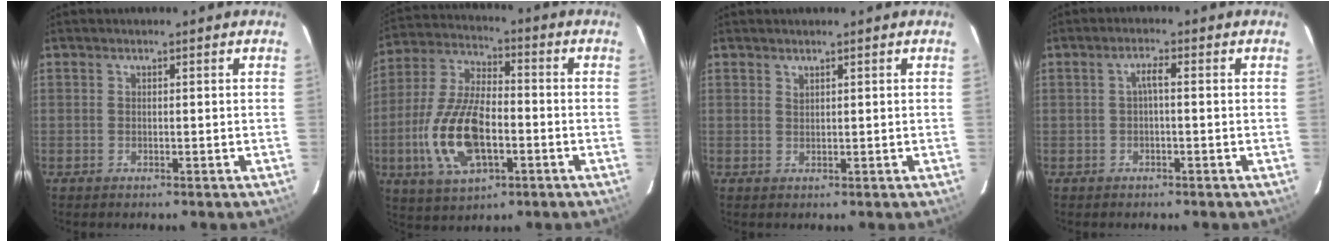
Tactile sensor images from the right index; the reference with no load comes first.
{"total": 16.3, "force": [-4.5, 7.5, 13.7], "torque": [-0.298, -0.004, -0.080]}
{"total": 0.6, "force": [0.6, 0.1, 0.1], "torque": [-0.001, 0.000, 0.013]}
{"total": 1.8, "force": [-0.3, 0.2, 1.8], "torque": [-0.036, 0.007, -0.005]}